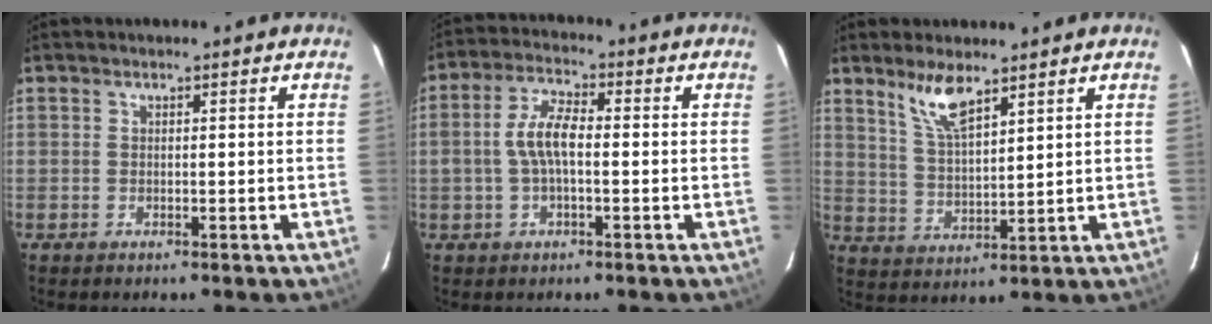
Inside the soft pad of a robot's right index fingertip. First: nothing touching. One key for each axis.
{"total": 6.4, "fx": -0.6, "fy": 2.7, "fz": 5.8, "tx": -0.120, "ty": 0.015, "tz": -0.013}
{"total": 7.0, "fx": 5.1, "fy": 1.8, "fz": 4.4, "tx": -0.086, "ty": 0.000, "tz": 0.108}